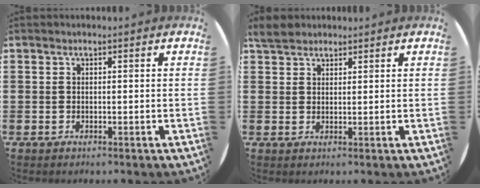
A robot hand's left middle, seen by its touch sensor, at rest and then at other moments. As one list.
[{"total": 2.9, "force": [2.6, 1.1, 0.6], "torque": [-0.010, 0.003, 0.049]}]